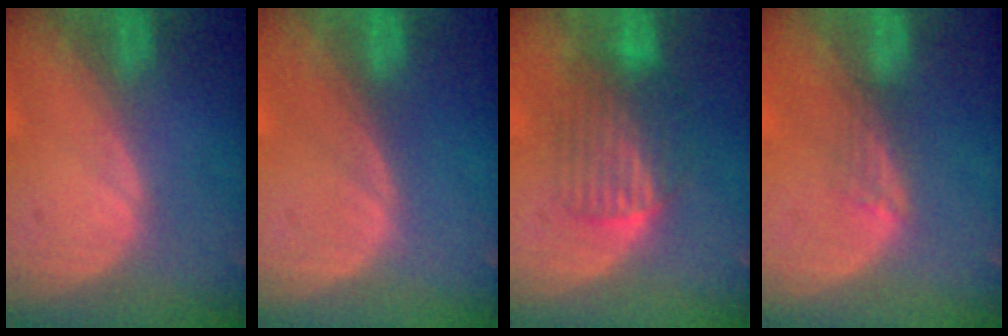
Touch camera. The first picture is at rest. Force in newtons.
{"total": 0.0}
{"total": 6.3, "press": 6.2, "slide": 1.1}
{"total": 2.0, "press": 1.6, "slide": 1.3}